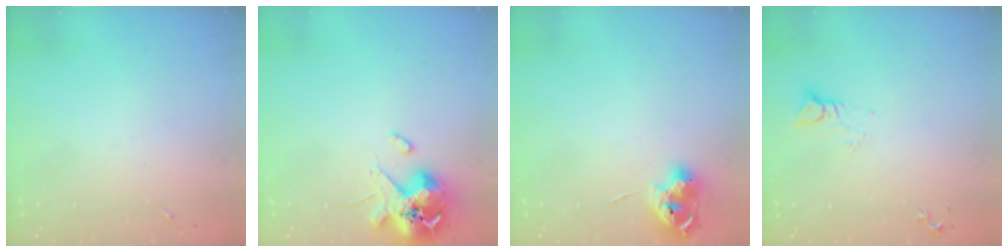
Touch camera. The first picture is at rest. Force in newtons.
{"total": 13.9, "press": 13.8, "slide": 2.0}
{"total": 9.6, "press": 9.6, "slide": 0.6}
{"total": 4.4, "press": 4.4, "slide": 0.4}